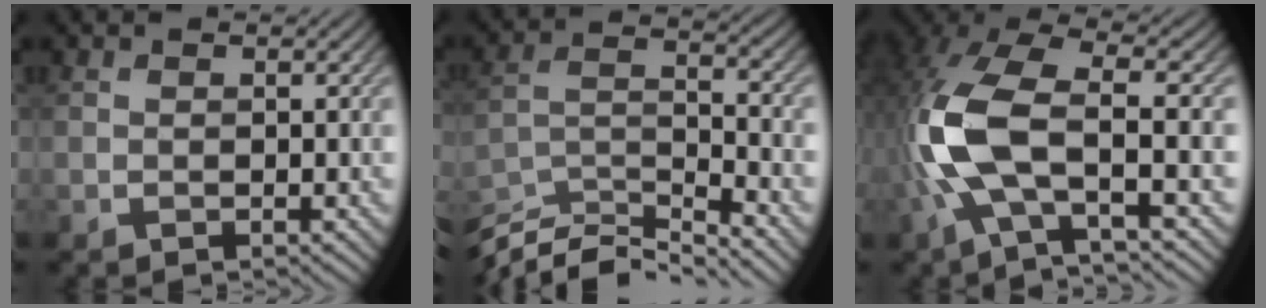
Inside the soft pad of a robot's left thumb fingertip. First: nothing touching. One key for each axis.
{"total": 9.8, "fx": -8.2, "fy": 2.2, "fz": 4.8, "tx": -0.096, "ty": -0.011, "tz": -0.159}
{"total": 12.2, "fx": -2.2, "fy": 4.6, "fz": 11.1, "tx": -0.260, "ty": -0.004, "tz": -0.055}